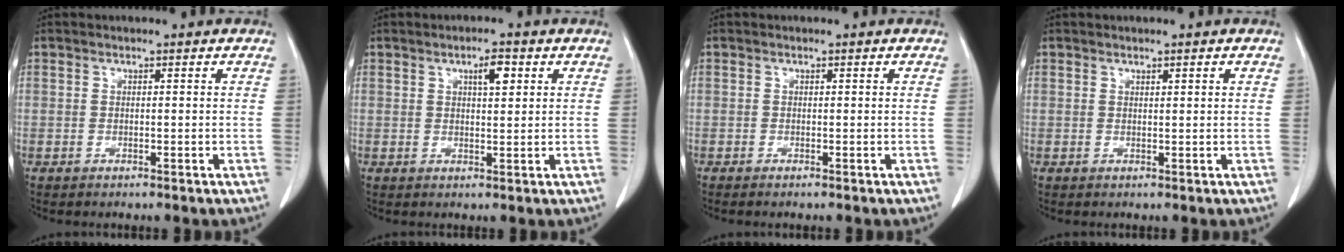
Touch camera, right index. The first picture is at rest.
{"total": 3.3, "force": [1.5, 0.9, 2.8], "torque": [-0.046, 0.001, 0.023]}
{"total": 0.5, "force": [-0.4, 0.0, 0.3], "torque": [-0.009, -0.002, -0.009]}
{"total": 0.8, "force": [0.5, 0.0, 0.6], "torque": [-0.011, 0.000, 0.008]}